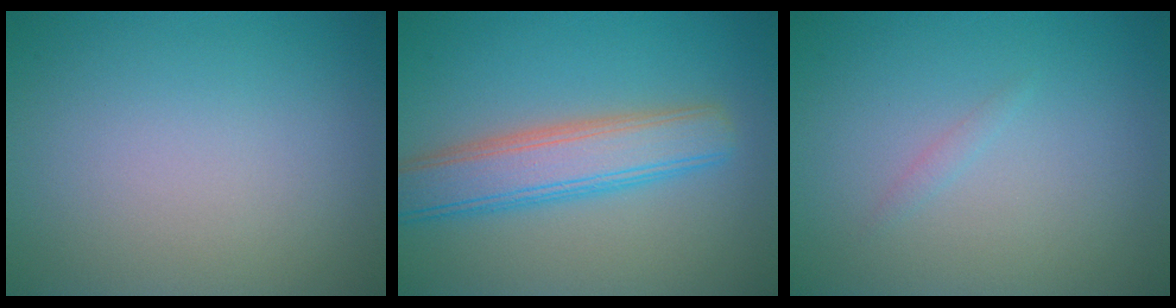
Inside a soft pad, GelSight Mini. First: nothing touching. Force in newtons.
{"total": 5.6, "press": 5.6, "slide": 0.2}
{"total": 0.6, "press": 0.6, "slide": 0.0}